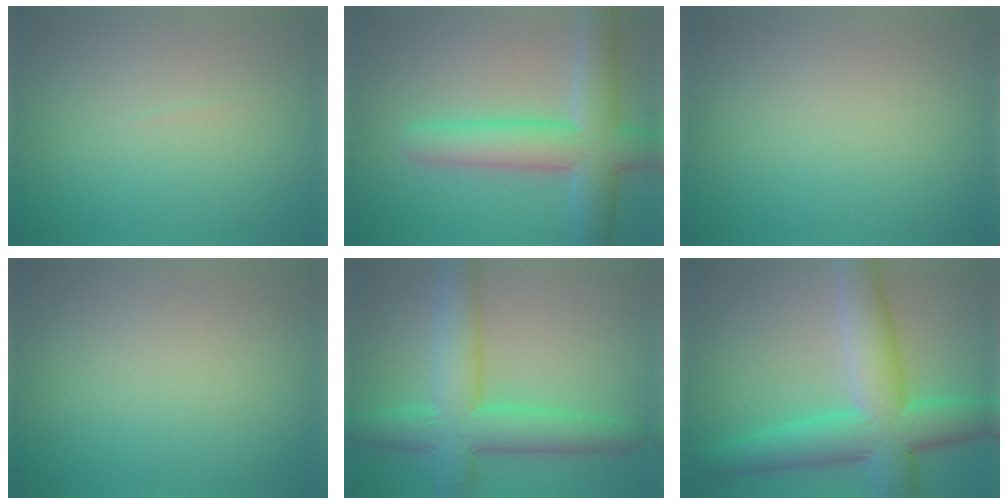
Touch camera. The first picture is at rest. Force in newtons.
{"total": 7.7, "press": 7.7, "slide": 0.3}
{"total": 0.0}
{"total": 0.0}
{"total": 7.7, "press": 7.7, "slide": 0.2}
{"total": 9.6, "press": 9.6, "slide": 0.2}